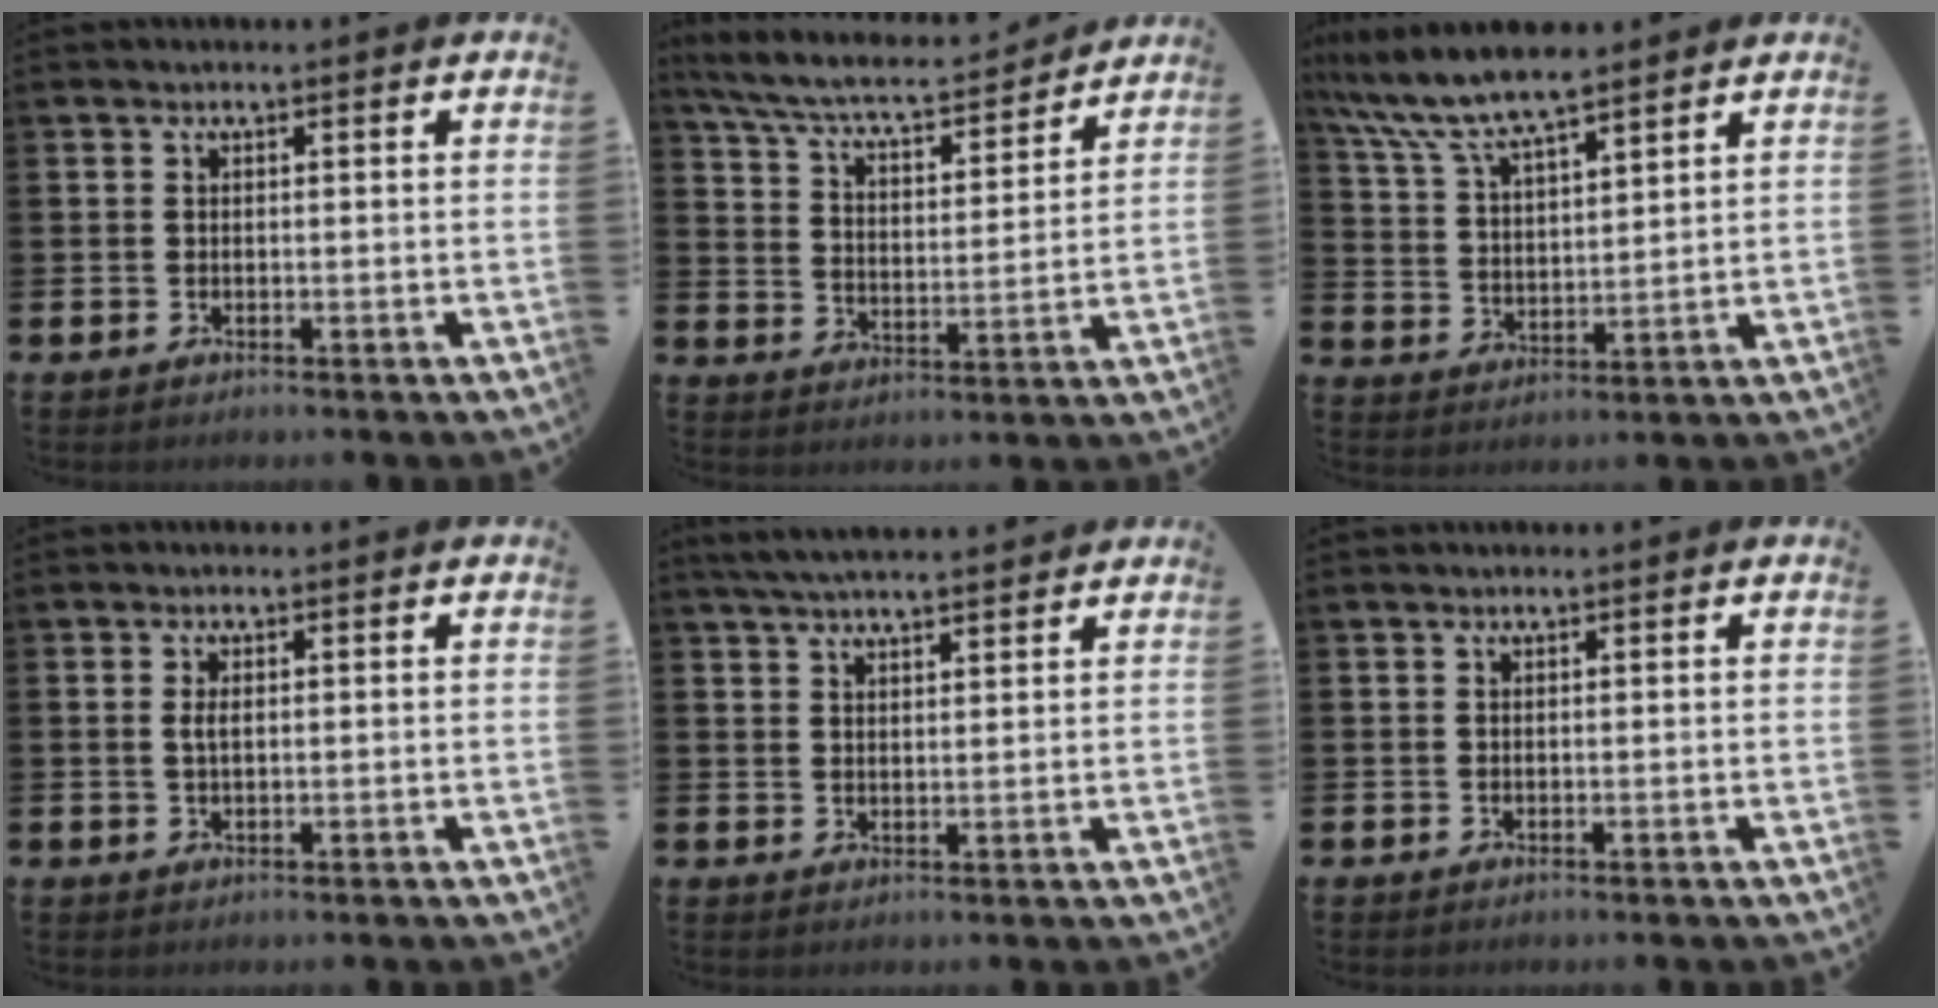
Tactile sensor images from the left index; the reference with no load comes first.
{"total": 7.0, "force": [6.5, 1.2, 2.4], "torque": [-0.085, -0.046, 0.109]}
{"total": 8.7, "force": [7.9, 1.5, 3.2], "torque": [-0.097, -0.030, 0.144]}
{"total": 1.6, "force": [0.3, 0.7, 1.4], "torque": [-0.019, 0.002, 0.001]}
{"total": 4.5, "force": [4.3, 0.5, 1.1], "torque": [-0.033, -0.011, 0.080]}
{"total": 0.0}